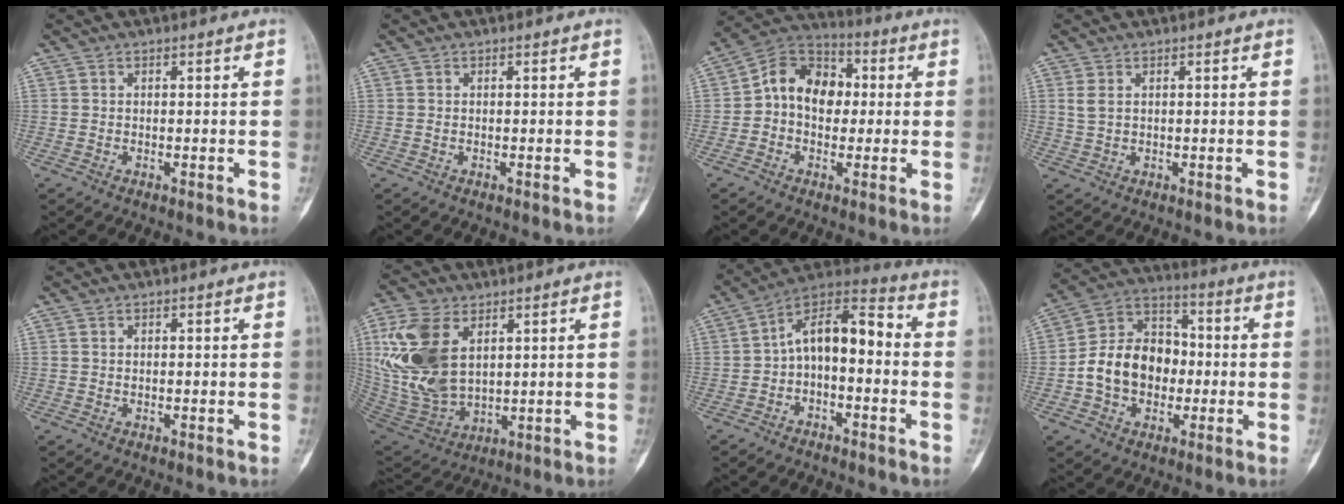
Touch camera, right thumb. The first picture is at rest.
{"total": 0.0}
{"total": 12.3, "force": [0.5, 9.2, 8.1], "torque": [-0.097, 0.034, -0.004]}
{"total": 2.3, "force": [0.8, 1.4, 1.7], "torque": [-0.038, 0.003, 0.021]}
{"total": 0.0}
{"total": 17.6, "force": [4.9, 10.8, 13.0], "torque": [-0.271, -0.022, 0.109]}
{"total": 11.6, "force": [-1.3, 6.4, 9.6], "torque": [-0.135, 0.057, -0.036]}
{"total": 14.8, "force": [-1.9, 11.3, 9.3], "torque": [-0.123, 0.040, -0.039]}